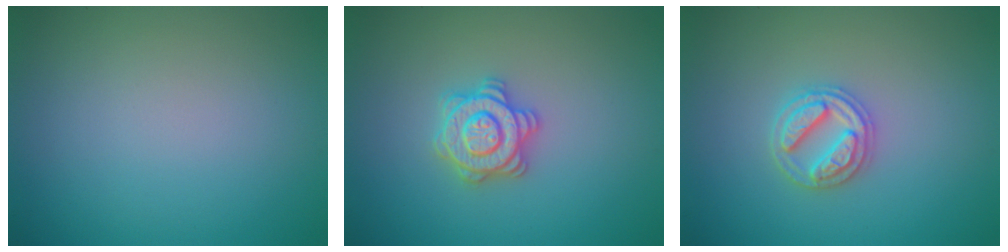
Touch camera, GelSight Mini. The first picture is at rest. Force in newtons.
{"total": 3.3, "press": 3.3, "slide": 0.6}
{"total": 3.3, "press": 3.2, "slide": 0.5}